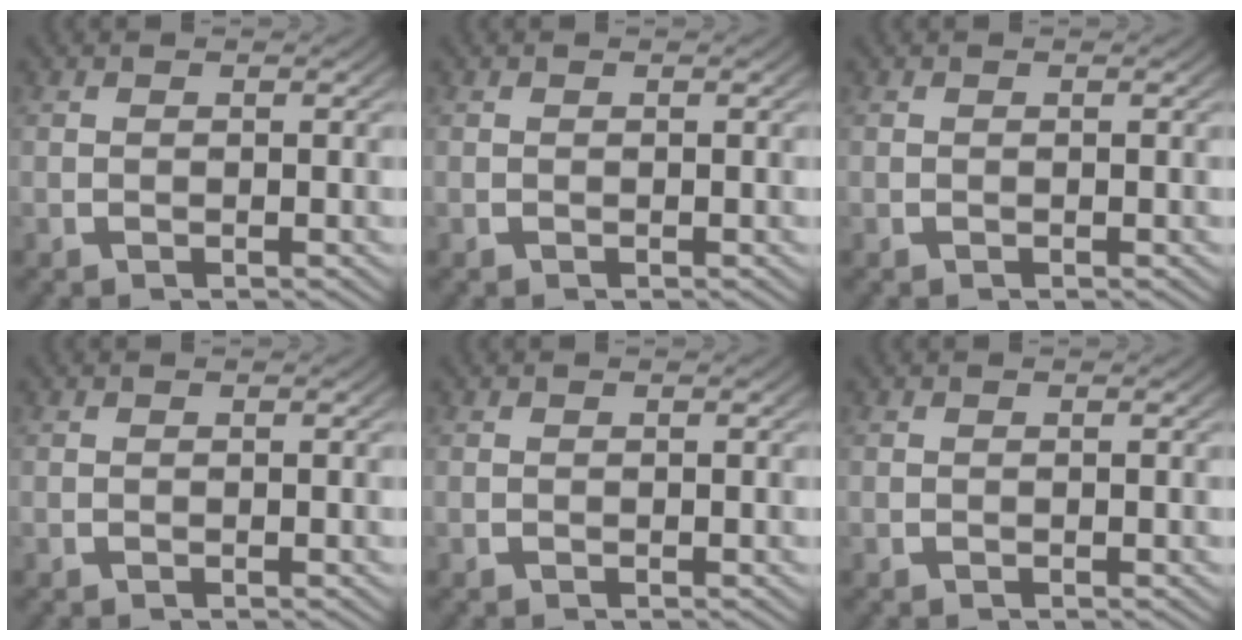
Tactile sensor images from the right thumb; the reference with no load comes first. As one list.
[{"total": 0.0}, {"total": 0.0}, {"total": 0.0}, {"total": 0.0}, {"total": 0.0}]